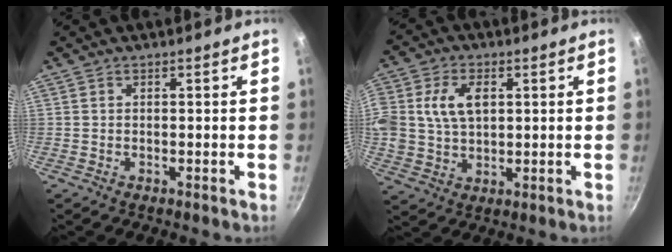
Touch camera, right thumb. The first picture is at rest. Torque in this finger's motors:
{"motor_torque": [0.35, 0.36, 0.65, 0.59, 0.12]}